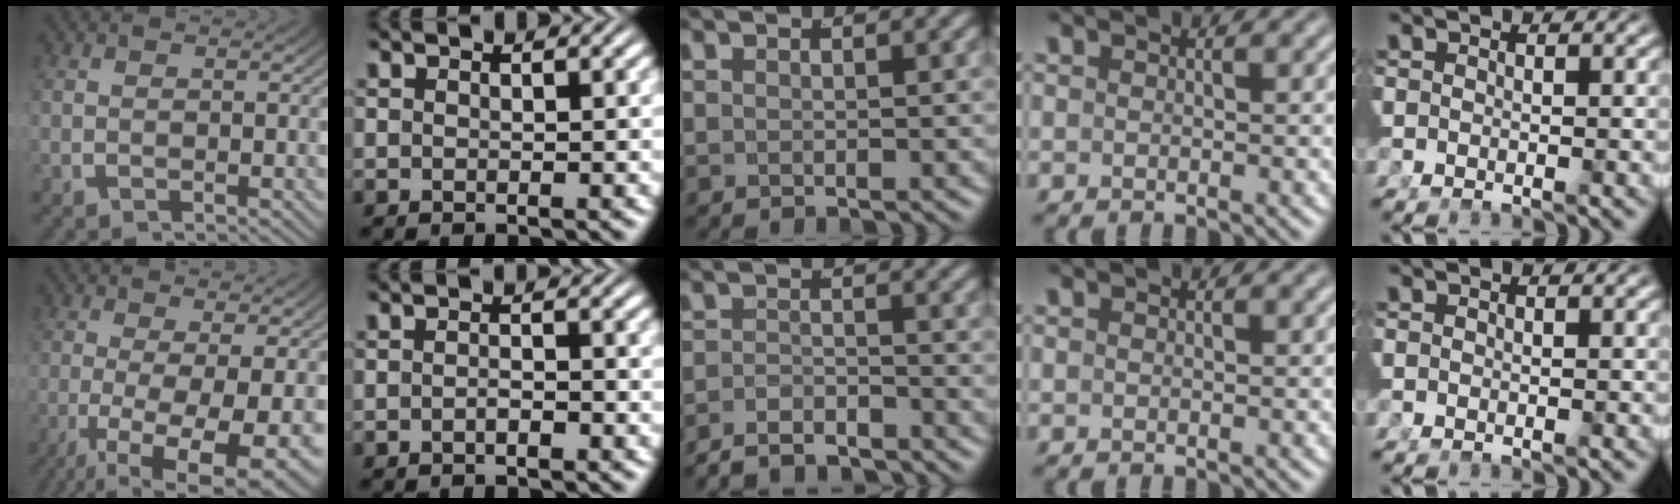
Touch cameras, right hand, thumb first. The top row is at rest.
{"thumb": {"total": 11.1, "force": [-3.6, 5.4, 9.0], "torque": [-0.160, -0.050, -0.033]}, "index": {"total": 1.0, "force": [-0.7, 0.3, 0.6], "torque": [0.000, 0.003, -0.016]}, "middle": {"total": 4.3, "force": [-4.1, 1.1, 0.7], "torque": [-0.010, -0.013, -0.066]}}